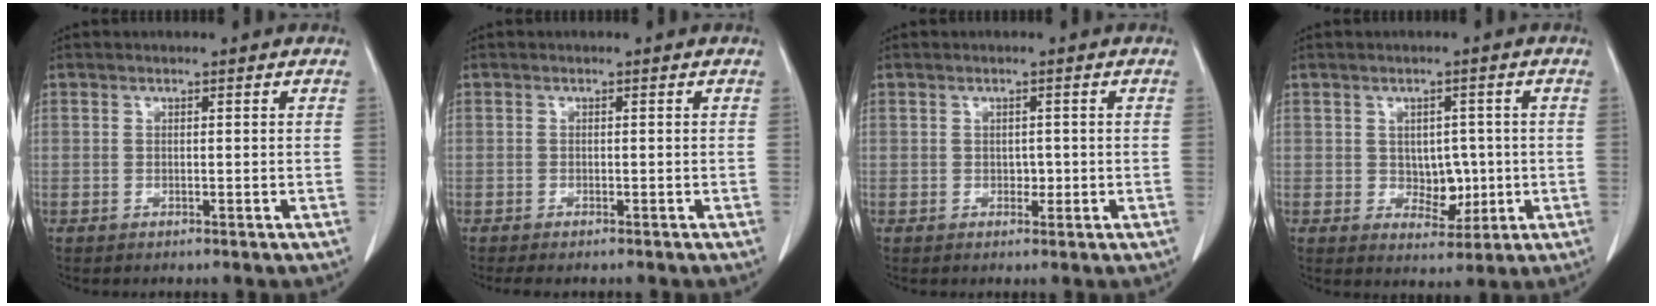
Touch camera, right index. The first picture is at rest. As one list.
[{"total": 2.2, "force": [-1.9, 0.5, 1.0], "torque": [-0.014, -0.006, -0.025]}, {"total": 1.2, "force": [-0.2, 0.9, 0.8], "torque": [-0.012, 0.001, -0.002]}, {"total": 4.6, "force": [-0.3, 3.3, 3.2], "torque": [-0.037, 0.005, 0.006]}]